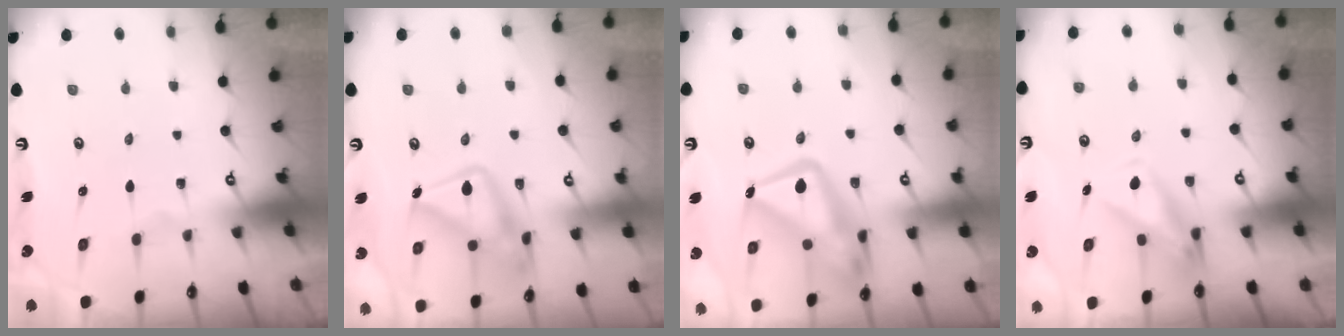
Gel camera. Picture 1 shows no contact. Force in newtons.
{"total": 17.8, "press": 17.7, "slide": 1.1}
{"total": 19.3, "press": 19.2, "slide": 2.0}
{"total": 10.0, "press": 10.0, "slide": 1.0}